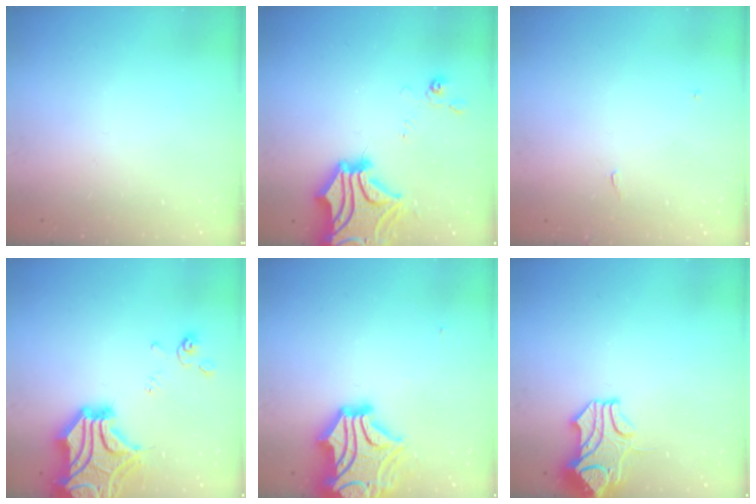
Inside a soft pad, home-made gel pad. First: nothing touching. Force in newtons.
{"total": 9.4, "press": 9.0, "slide": 2.9}
{"total": 1.6, "press": 1.6, "slide": 0.3}
{"total": 16.6, "press": 16.2, "slide": 3.4}
{"total": 9.1, "press": 8.8, "slide": 2.2}
{"total": 1.6, "press": 1.1, "slide": 1.2}